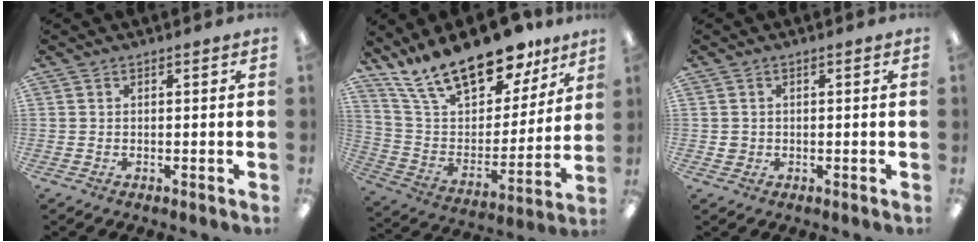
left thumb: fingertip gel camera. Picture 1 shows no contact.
{"total": 22.8, "force": [17.6, 9.0, 11.4], "torque": [-0.212, -0.114, 0.310]}
{"total": 1.4, "force": [0.1, 1.4, 0.2], "torque": [-0.006, 0.005, -0.001]}